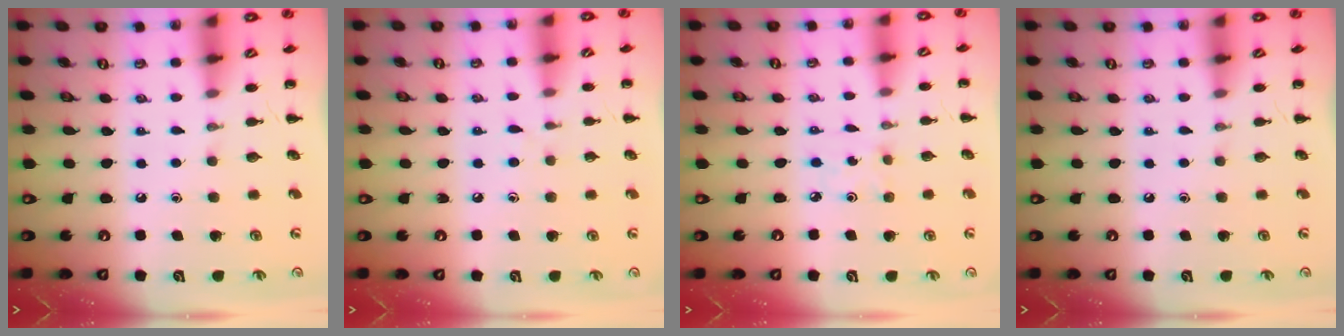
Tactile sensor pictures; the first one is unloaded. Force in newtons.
{"total": 3.0, "press": 2.6, "slide": 1.4}
{"total": 1.2, "press": 1.1, "slide": 0.4}
{"total": 0.0}